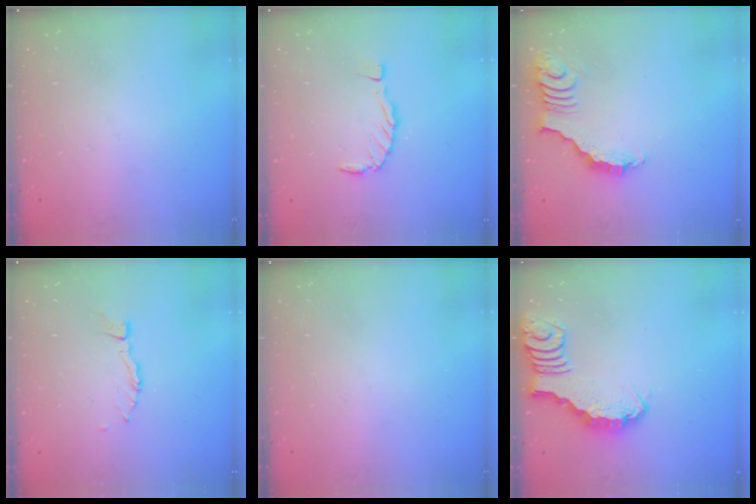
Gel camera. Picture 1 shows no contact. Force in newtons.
{"total": 0.0}
{"total": 3.7, "press": 3.6, "slide": 0.7}
{"total": 4.4, "press": 4.3, "slide": 0.4}
{"total": 0.0}
{"total": 2.8, "press": 2.7, "slide": 0.4}